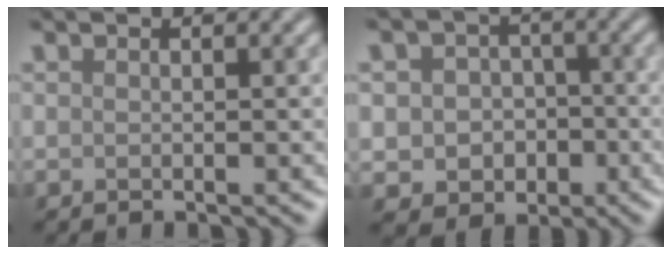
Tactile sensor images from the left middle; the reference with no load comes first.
{"total": 4.6, "force": [-0.7, 4.1, 1.8], "torque": [-0.016, 0.001, -0.023]}